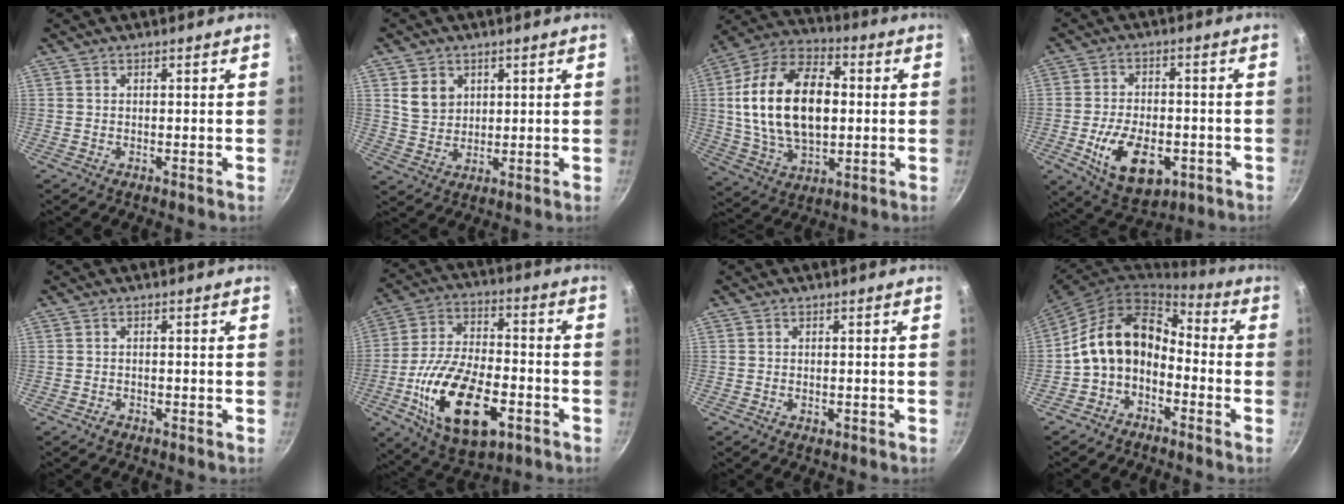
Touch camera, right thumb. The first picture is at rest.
{"total": 5.8, "force": [2.1, 4.8, 2.6], "torque": [-0.028, -0.006, 0.045]}
{"total": 22.5, "force": [1.6, 13.6, 17.8], "torque": [-0.302, 0.018, 0.023]}
{"total": 13.8, "force": [-4.4, 8.1, 10.3], "torque": [-0.156, 0.007, -0.059]}
{"total": 1.0, "force": [-0.8, 0.6, 0.4], "torque": [-0.013, 0.008, -0.013]}
{"total": 22.0, "force": [-7.6, 11.2, 17.3], "torque": [-0.310, 0.026, -0.132]}
{"total": 1.1, "force": [-0.4, 0.7, 0.8], "torque": [-0.011, 0.001, -0.006]}
{"total": 13.3, "force": [-3.3, 9.5, 8.6], "torque": [-0.134, 0.068, -0.076]}